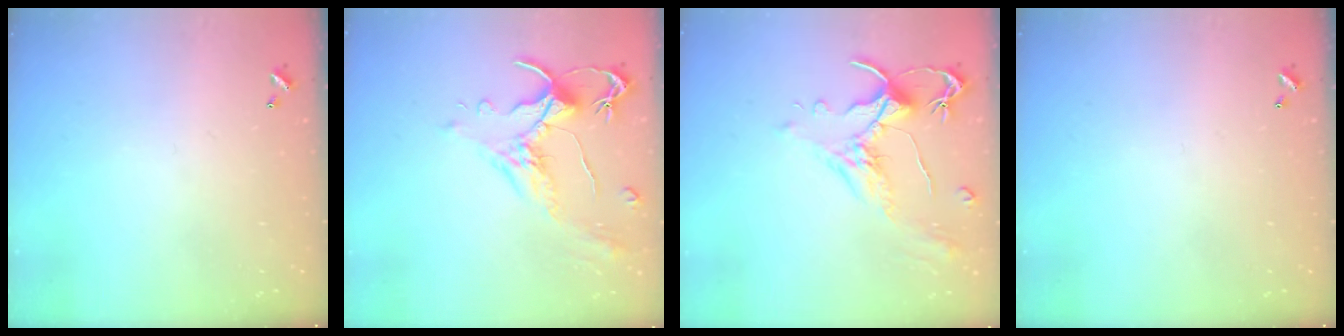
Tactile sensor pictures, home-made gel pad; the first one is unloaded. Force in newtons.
{"total": 1.5, "press": 1.0, "slide": 1.1}
{"total": 1.8, "press": 1.2, "slide": 1.3}
{"total": 0.0}